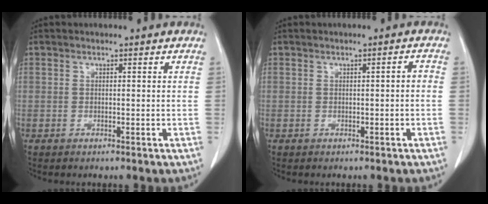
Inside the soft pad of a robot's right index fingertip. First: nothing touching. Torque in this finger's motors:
{"motor_torque": [0.16, -0.25, 0.06, 0.03]}